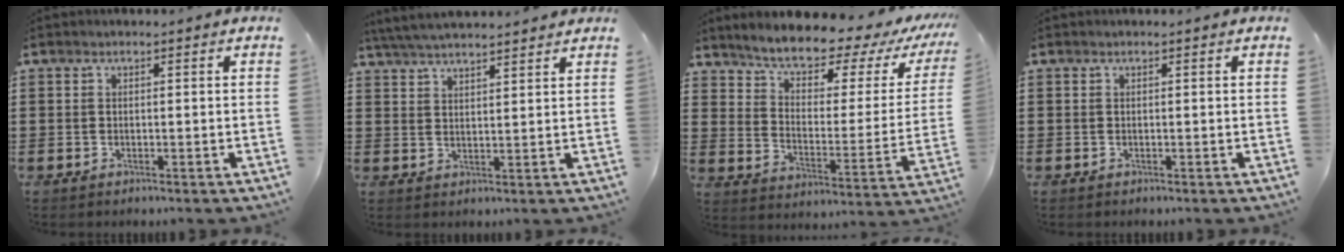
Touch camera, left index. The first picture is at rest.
{"total": 4.2, "force": [4.1, 0.0, 1.2], "torque": [-0.036, -0.014, 0.074]}
{"total": 6.8, "force": [6.1, 1.6, 2.5], "torque": [-0.074, -0.048, 0.101]}
{"total": 0.0}